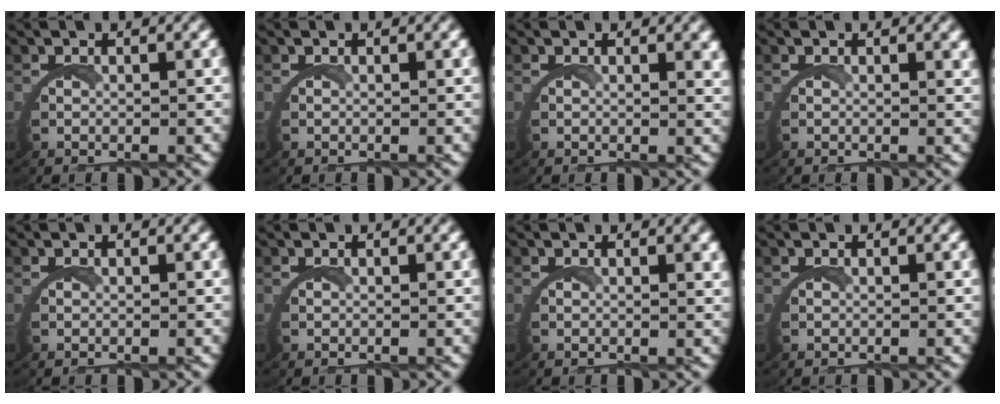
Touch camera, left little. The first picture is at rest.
{"total": 0.0}
{"total": 0.9, "force": [0.7, -0.1, 0.6], "torque": [-0.013, -0.004, 0.009]}
{"total": 0.7, "force": [0.5, -0.2, 0.4], "torque": [-0.008, -0.002, 0.007]}
{"total": 0.0}
{"total": 0.0}
{"total": 0.7, "force": [0.4, -0.1, 0.6], "torque": [-0.011, -0.002, 0.005]}
{"total": 0.0}